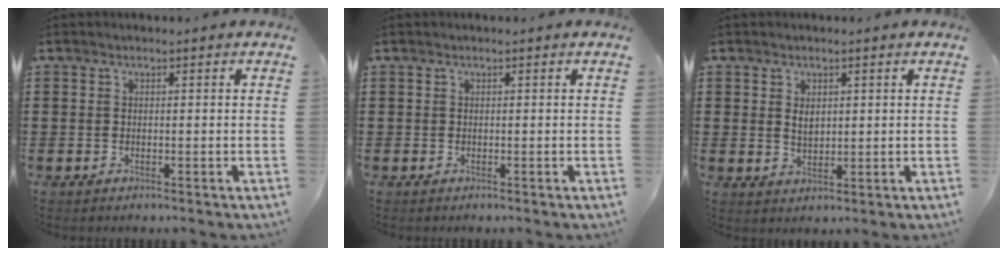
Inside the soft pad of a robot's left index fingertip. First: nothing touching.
{"total": 0.0}
{"total": 2.2, "force": [0.9, 1.4, 1.4], "torque": [-0.024, 0.000, 0.015]}